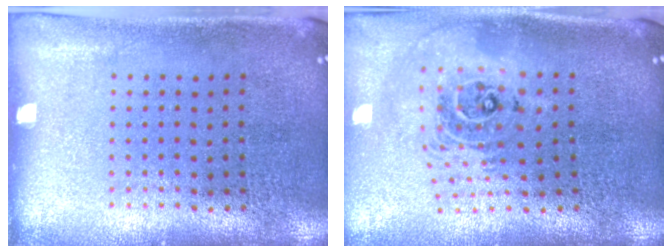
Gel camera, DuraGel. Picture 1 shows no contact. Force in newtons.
{"total": 2.2, "press": 1.6, "slide": 1.5}